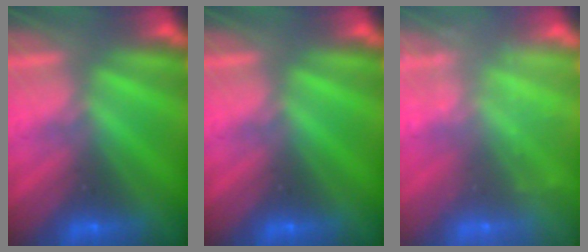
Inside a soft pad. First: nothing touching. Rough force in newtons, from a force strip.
{"total": 0.0}
{"total": 2.3}